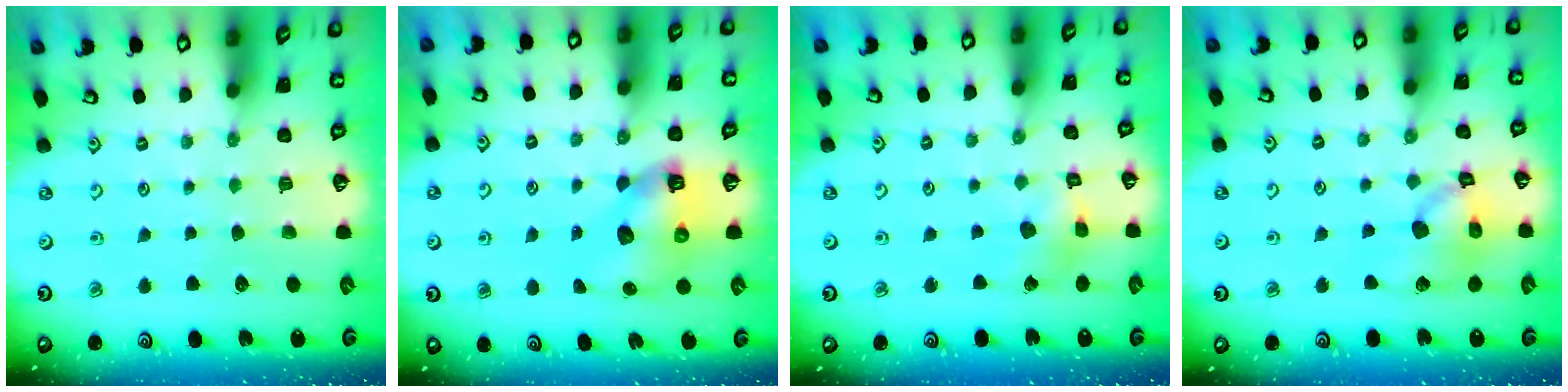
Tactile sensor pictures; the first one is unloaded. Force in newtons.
{"total": 8.8, "press": 8.7, "slide": 1.2}
{"total": 6.7, "press": 6.7, "slide": 0.4}
{"total": 14.0, "press": 13.9, "slide": 1.9}